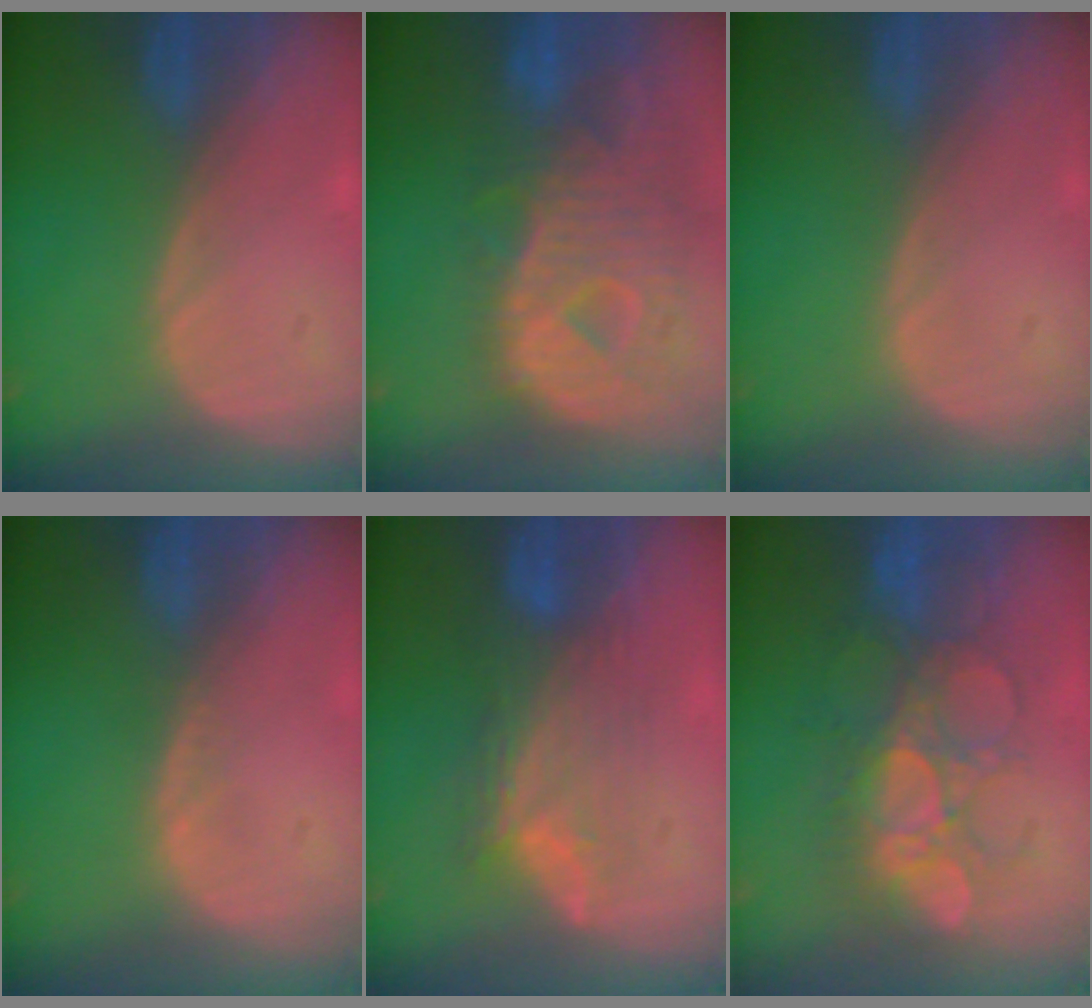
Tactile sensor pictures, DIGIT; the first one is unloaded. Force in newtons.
{"total": 12.8, "press": 11.0, "slide": 6.7}
{"total": 0.0}
{"total": 0.7, "press": 0.6, "slide": 0.3}
{"total": 7.3, "press": 7.1, "slide": 1.8}
{"total": 8.7, "press": 8.5, "slide": 1.6}